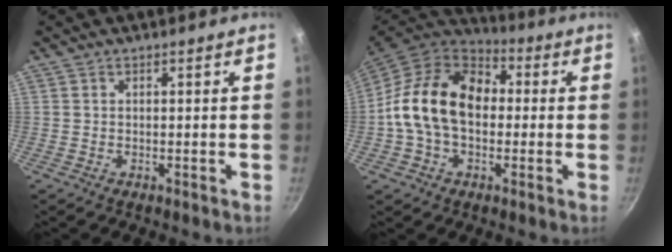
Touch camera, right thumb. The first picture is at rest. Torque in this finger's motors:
{"motor_torque": [1.97, 2.22, 0.45, -0.38, 0.31]}